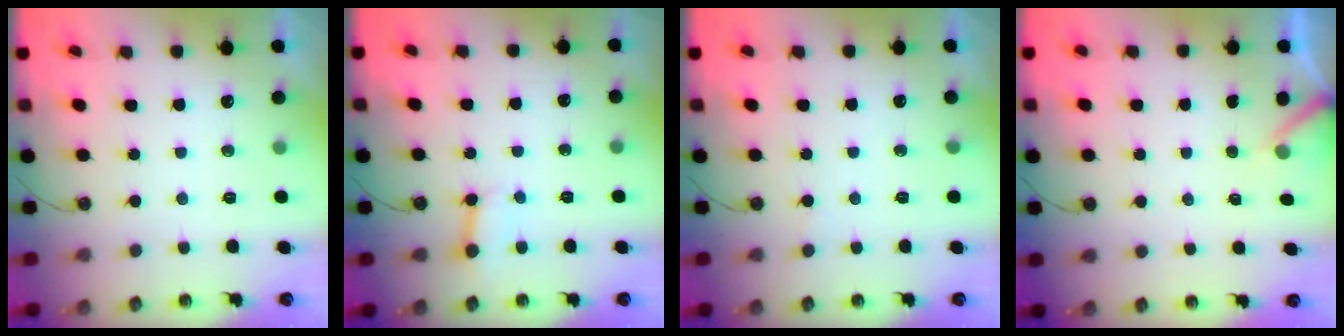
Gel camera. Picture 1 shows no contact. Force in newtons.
{"total": 2.5, "press": 2.5, "slide": 0.0}
{"total": 5.5, "press": 5.5, "slide": 0.4}
{"total": 3.2, "press": 3.2, "slide": 0.3}